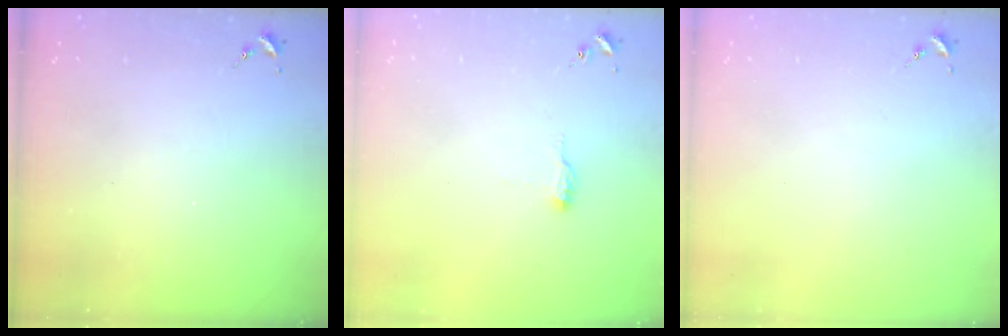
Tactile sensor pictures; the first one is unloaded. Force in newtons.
{"total": 8.0, "press": 8.0, "slide": 0.7}
{"total": 0.0}